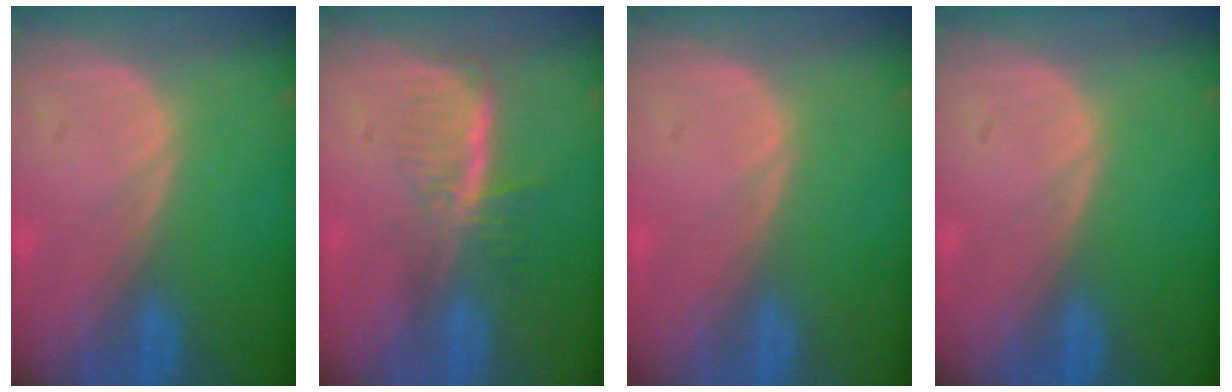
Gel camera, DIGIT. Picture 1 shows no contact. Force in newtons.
{"total": 6.0, "press": 5.1, "slide": 3.0}
{"total": 0.0}
{"total": 0.0}